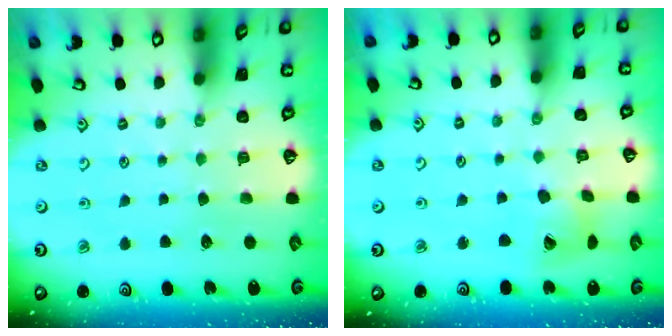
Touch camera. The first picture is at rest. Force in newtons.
{"total": 10.8, "press": 10.7, "slide": 1.5}